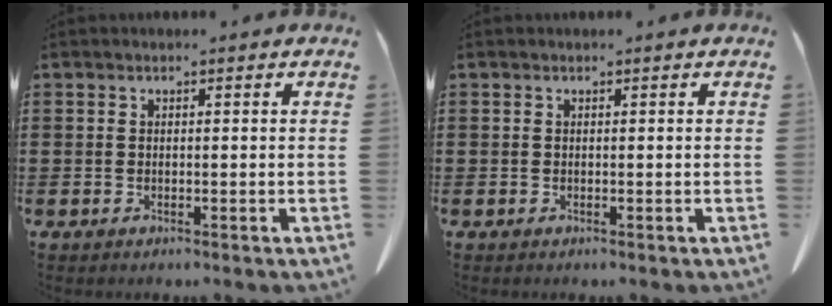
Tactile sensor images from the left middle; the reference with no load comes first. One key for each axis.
{"total": 0.0}